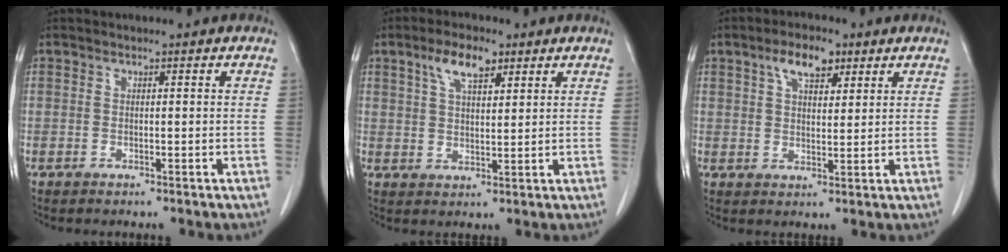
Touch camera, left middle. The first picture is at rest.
{"total": 6.0, "force": [3.5, 2.2, 4.3], "torque": [-0.088, 0.011, 0.065]}
{"total": 5.8, "force": [3.3, 2.5, 4.0], "torque": [-0.074, 0.011, 0.058]}